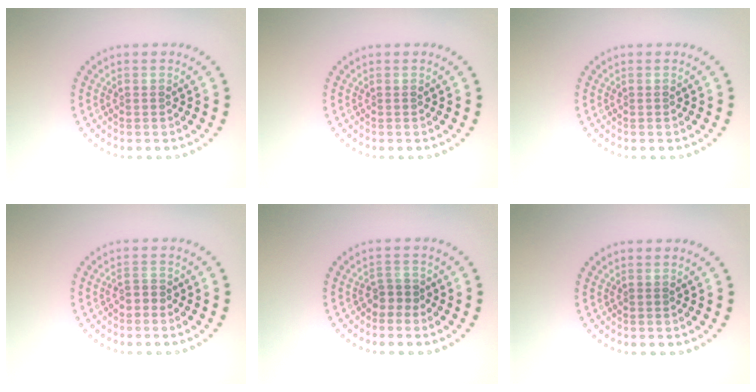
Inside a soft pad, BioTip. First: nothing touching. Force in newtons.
{"total": 0.0}
{"total": 0.0}
{"total": 1.0, "press": 0.9, "slide": 0.5}
{"total": 1.6, "press": 1.3, "slide": 0.9}
{"total": 0.0}